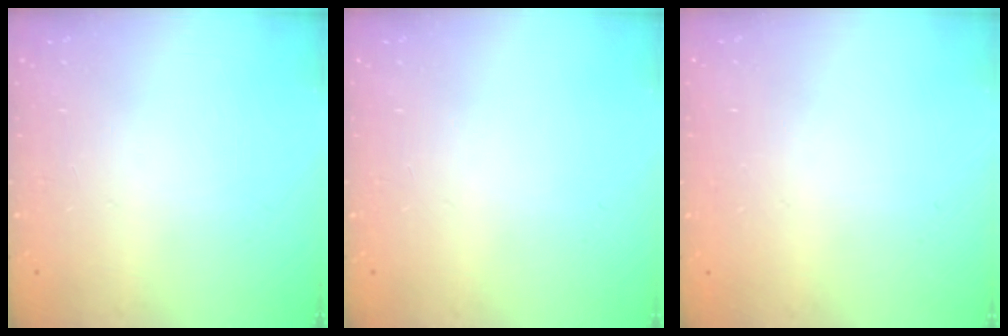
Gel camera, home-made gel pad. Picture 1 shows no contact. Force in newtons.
{"total": 0.0}
{"total": 0.0}